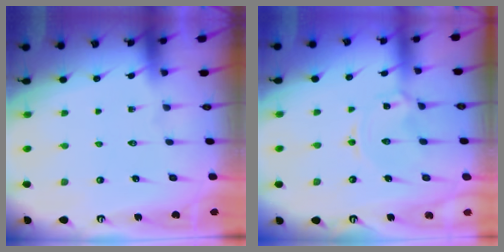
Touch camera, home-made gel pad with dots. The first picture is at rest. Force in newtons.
{"total": 2.0, "press": 2.0, "slide": 0.1}